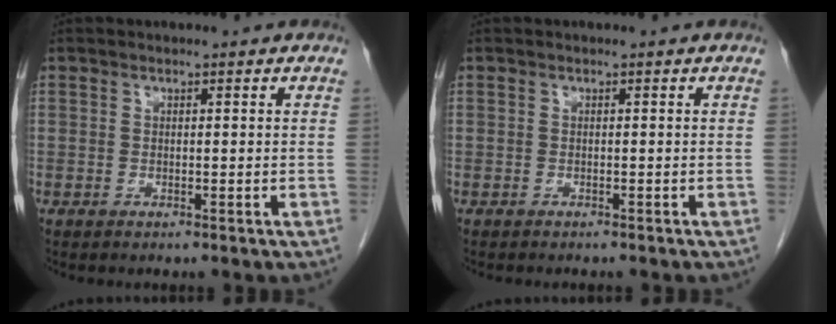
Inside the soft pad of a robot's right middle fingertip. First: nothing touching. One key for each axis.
{"total": 2.3, "fx": -2.1, "fy": 0.6, "fz": 0.9, "tx": -0.020, "ty": -0.005, "tz": -0.021}